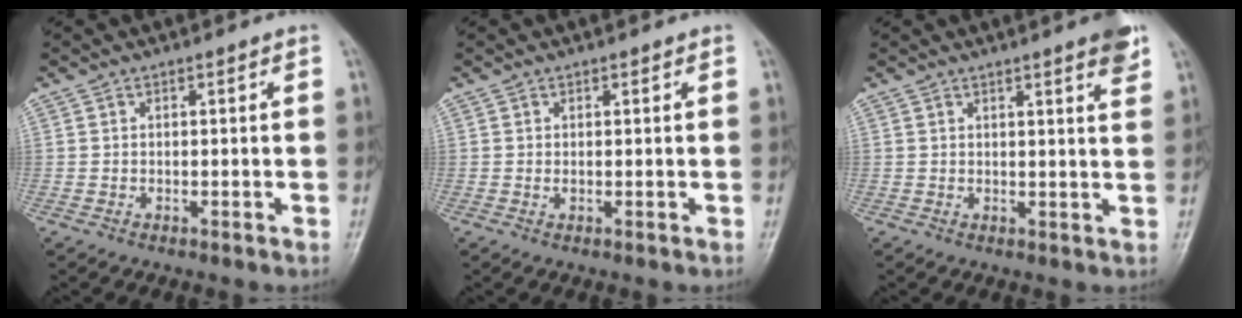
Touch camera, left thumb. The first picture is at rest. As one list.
[{"total": 0.6, "force": [0.3, 0.3, 0.4], "torque": [-0.005, -0.002, 0.003]}, {"total": 4.7, "force": [3.1, 0.4, 3.5], "torque": [-0.036, -0.013, 0.036]}]